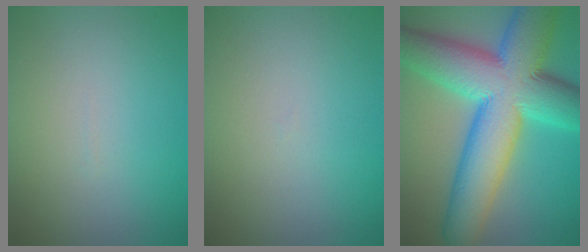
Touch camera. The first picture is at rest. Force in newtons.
{"total": 0.0}
{"total": 15.1, "press": 15.1, "slide": 0.7}